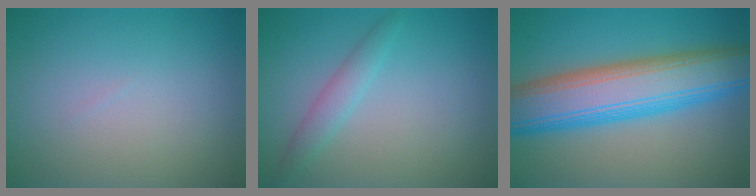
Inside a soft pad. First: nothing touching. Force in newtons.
{"total": 1.8, "press": 1.8, "slide": 0.1}
{"total": 10.3, "press": 10.3, "slide": 0.1}